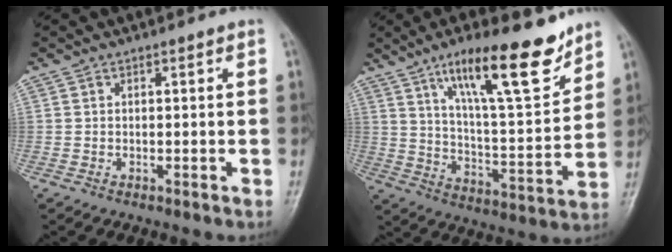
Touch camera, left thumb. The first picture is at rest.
{"total": 18.9, "force": [12.4, 4.6, 13.5], "torque": [-0.184, -0.068, 0.207]}